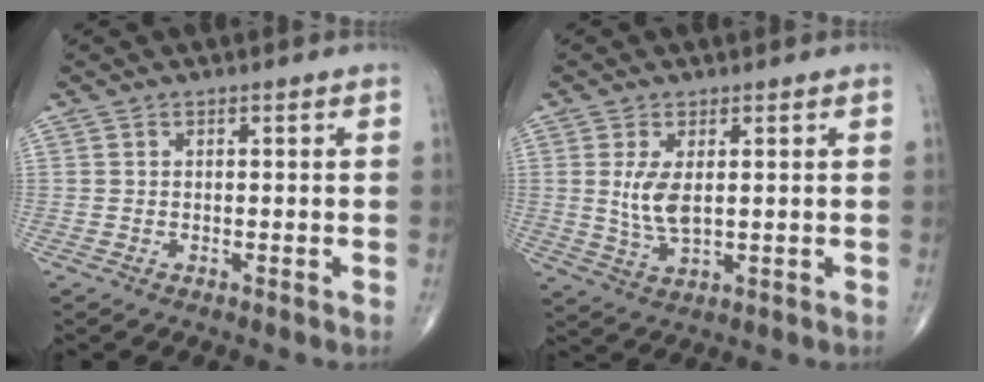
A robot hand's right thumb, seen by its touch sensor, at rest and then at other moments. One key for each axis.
{"total": 5.8, "fx": 1.0, "fy": 2.6, "fz": 5.1, "tx": -0.103, "ty": -0.013, "tz": 0.026}